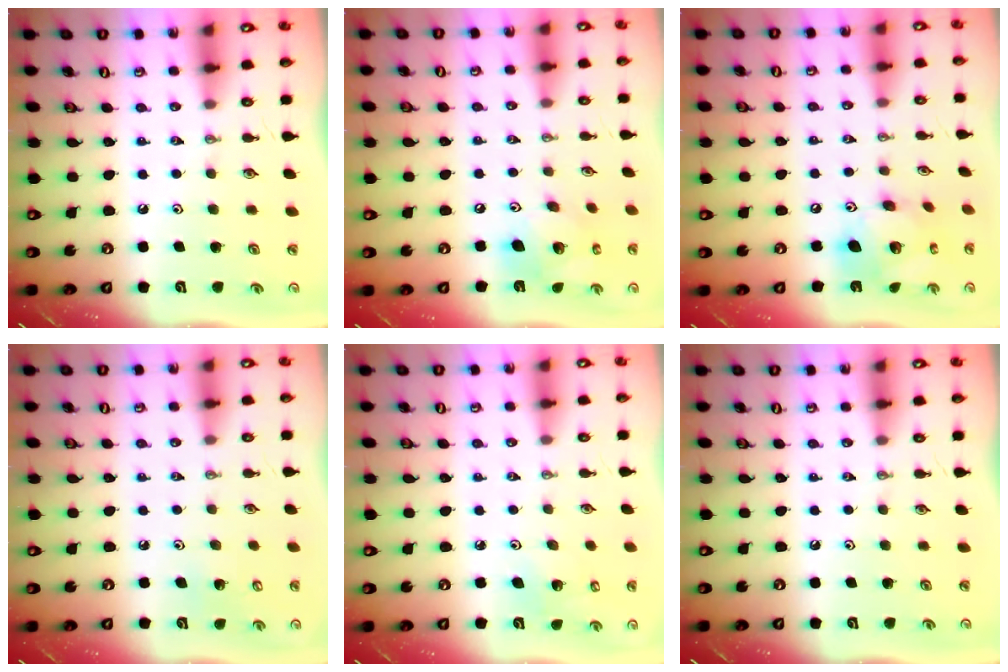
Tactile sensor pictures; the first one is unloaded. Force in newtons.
{"total": 15.6, "press": 15.3, "slide": 2.8}
{"total": 14.5, "press": 14.5, "slide": 1.3}
{"total": 4.4, "press": 4.3, "slide": 0.8}
{"total": 5.3, "press": 4.9, "slide": 1.8}
{"total": 0.0}